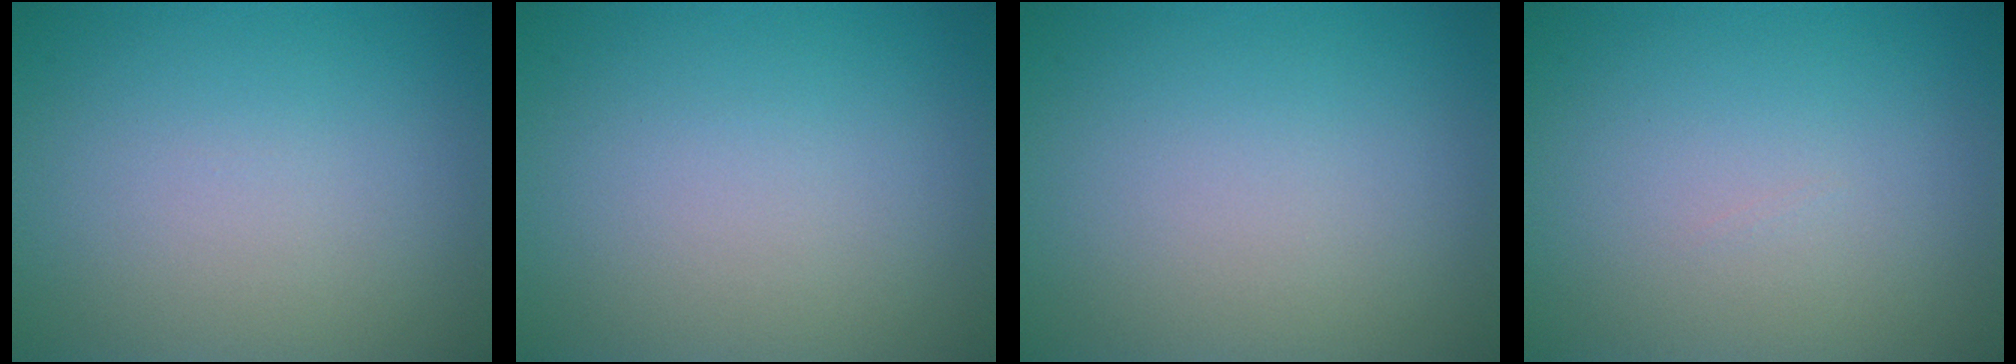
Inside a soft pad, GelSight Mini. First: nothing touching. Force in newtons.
{"total": 0.0}
{"total": 0.0}
{"total": 0.0}